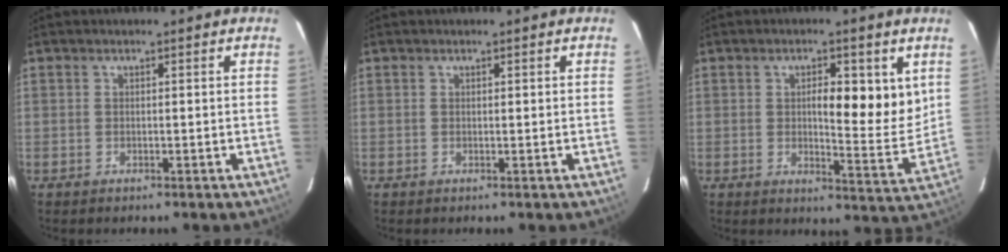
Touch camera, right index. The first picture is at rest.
{"total": 0.0}
{"total": 9.2, "force": [2.6, 2.7, 8.4], "torque": [-0.111, -0.008, 0.037]}